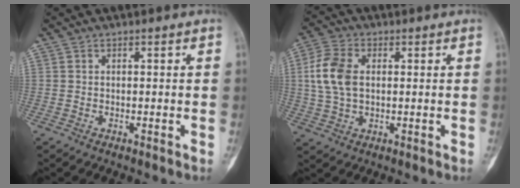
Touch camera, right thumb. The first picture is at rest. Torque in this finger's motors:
{"motor_torque": [-0.92, 0.88, 1.02, 0.15, 0.07]}